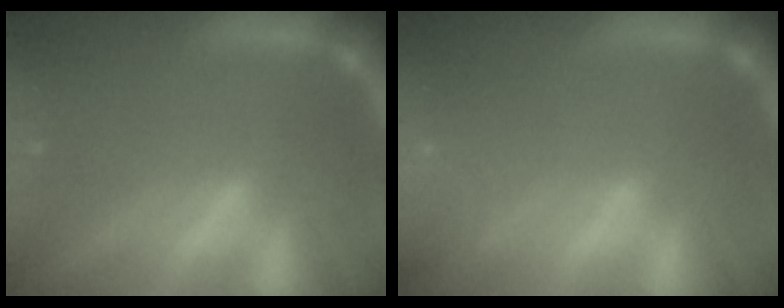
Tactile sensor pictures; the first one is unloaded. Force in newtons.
{"total": 5.0}